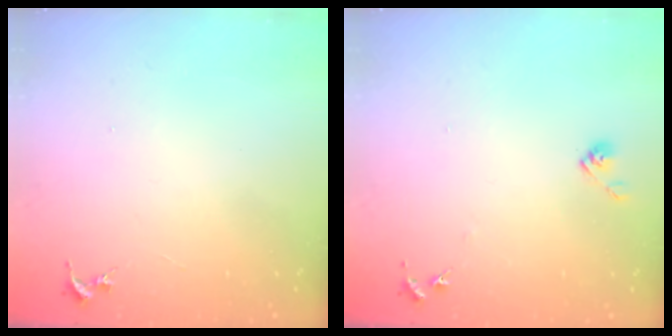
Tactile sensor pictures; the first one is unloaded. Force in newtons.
{"total": 6.2, "press": 6.2, "slide": 0.5}